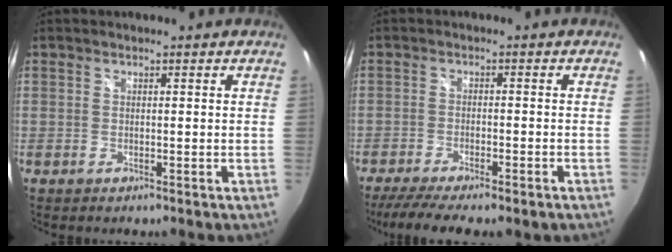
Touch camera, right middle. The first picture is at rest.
{"total": 9.9, "force": [-7.8, 1.5, 5.9], "torque": [-0.125, -0.032, -0.122]}